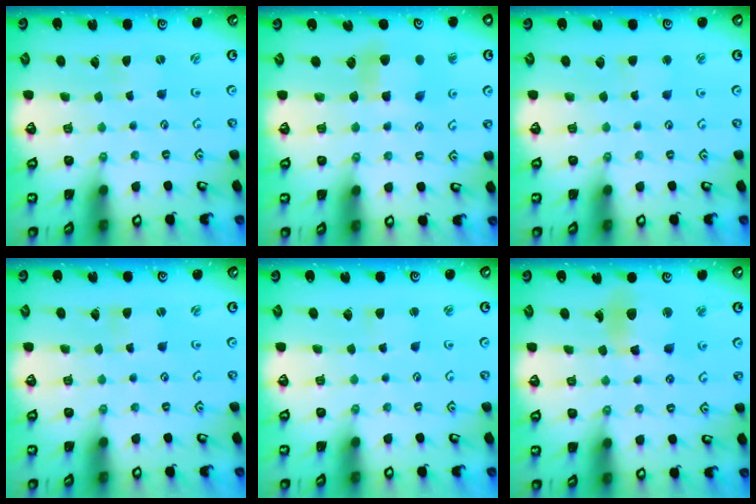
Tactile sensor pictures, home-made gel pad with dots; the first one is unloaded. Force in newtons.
{"total": 5.4, "press": 5.3, "slide": 0.5}
{"total": 2.6, "press": 2.6, "slide": 0.3}
{"total": 1.0, "press": 0.9, "slide": 0.2}
{"total": 2.8, "press": 2.8, "slide": 0.3}
{"total": 11.2, "press": 11.1, "slide": 1.5}